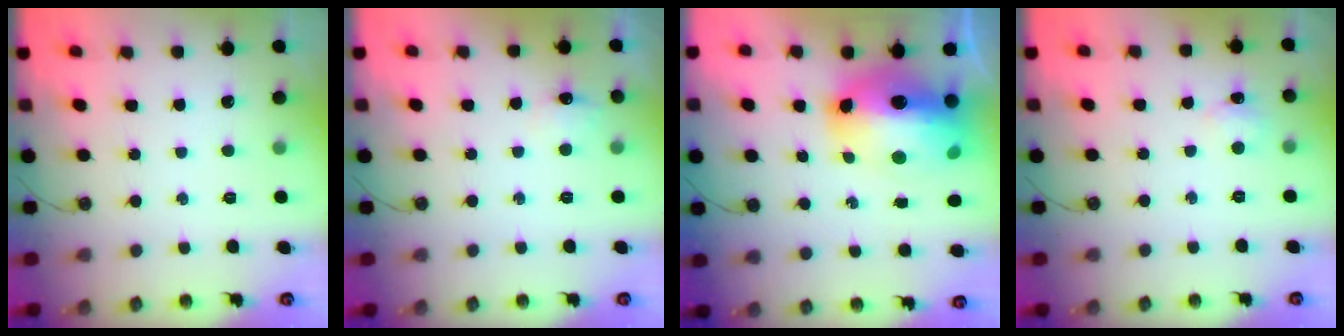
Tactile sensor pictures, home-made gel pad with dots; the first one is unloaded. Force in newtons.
{"total": 6.2, "press": 6.1, "slide": 1.2}
{"total": 20.1, "press": 20.0, "slide": 2.2}
{"total": 6.6, "press": 6.6, "slide": 0.9}